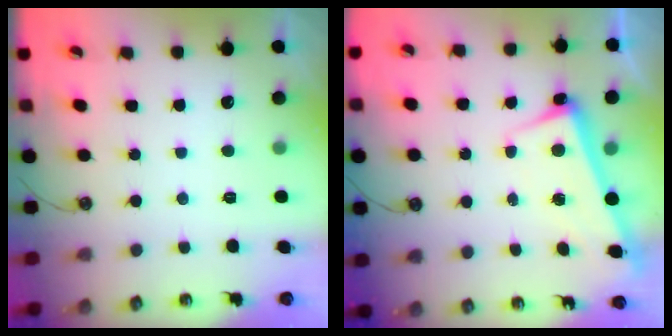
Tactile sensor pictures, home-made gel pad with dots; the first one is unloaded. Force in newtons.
{"total": 2.8, "press": 2.6, "slide": 1.0}